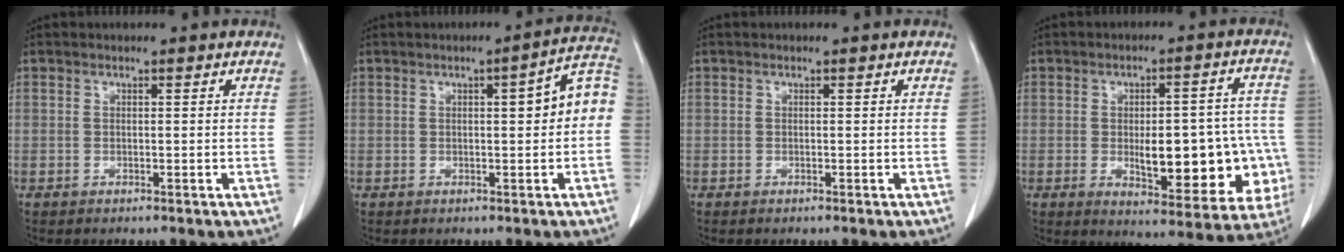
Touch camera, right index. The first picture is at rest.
{"total": 6.8, "force": [0.3, 1.2, 6.7], "torque": [-0.083, 0.025, -0.003]}
{"total": 0.0}
{"total": 16.7, "force": [-3.4, 6.2, 15.1], "torque": [-0.145, 0.031, -0.020]}